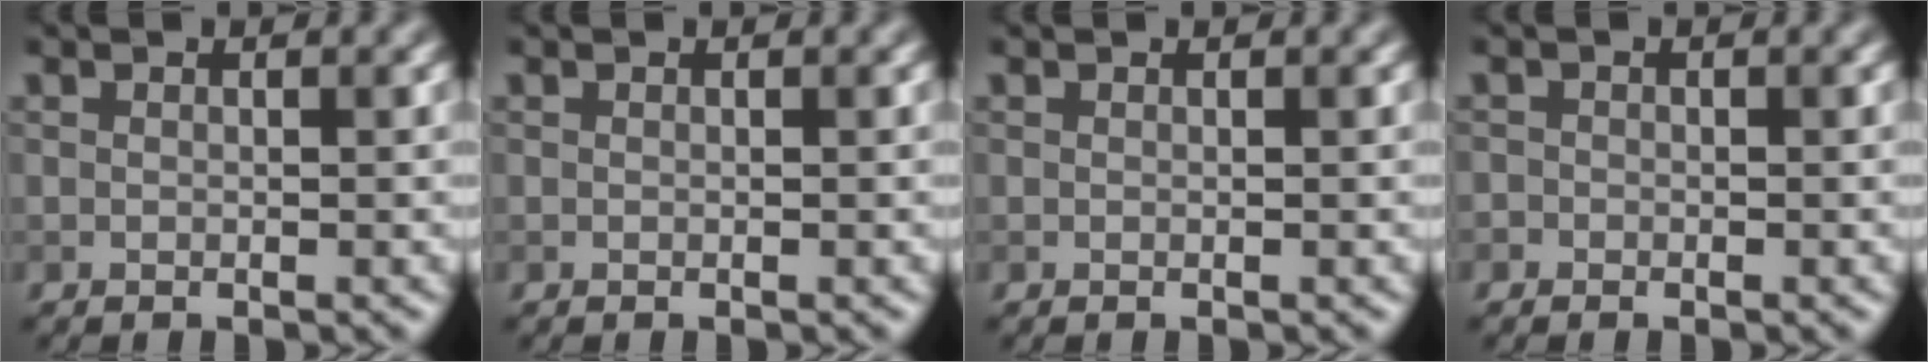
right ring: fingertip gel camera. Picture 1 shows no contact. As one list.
[{"total": 0.0}, {"total": 0.0}, {"total": 0.7, "force": [-0.3, 0.6, -0.1], "torque": [0.007, -0.004, -0.006]}]